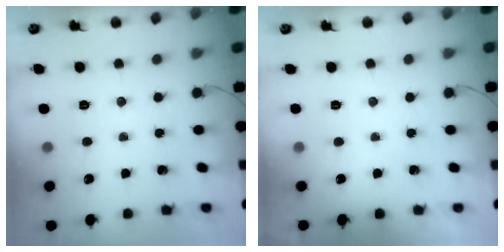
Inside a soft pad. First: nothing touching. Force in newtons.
{"total": 1.9, "press": 1.9, "slide": 0.3}